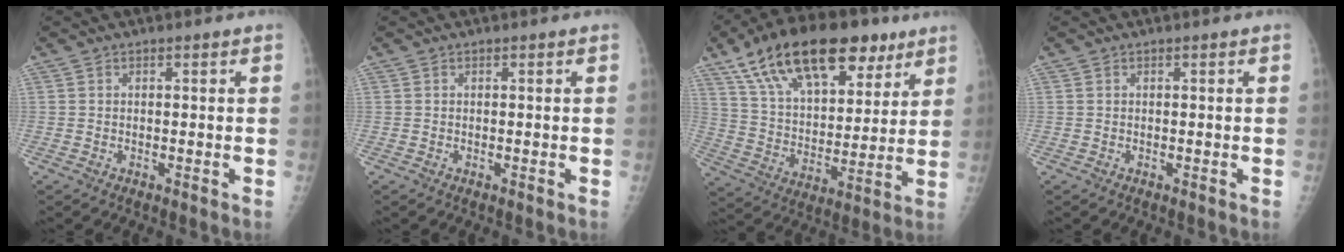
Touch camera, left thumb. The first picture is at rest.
{"total": 0.0}
{"total": 25.3, "force": [14.9, 12.5, 16.1], "torque": [-0.240, -0.017, 0.255]}
{"total": 0.0}